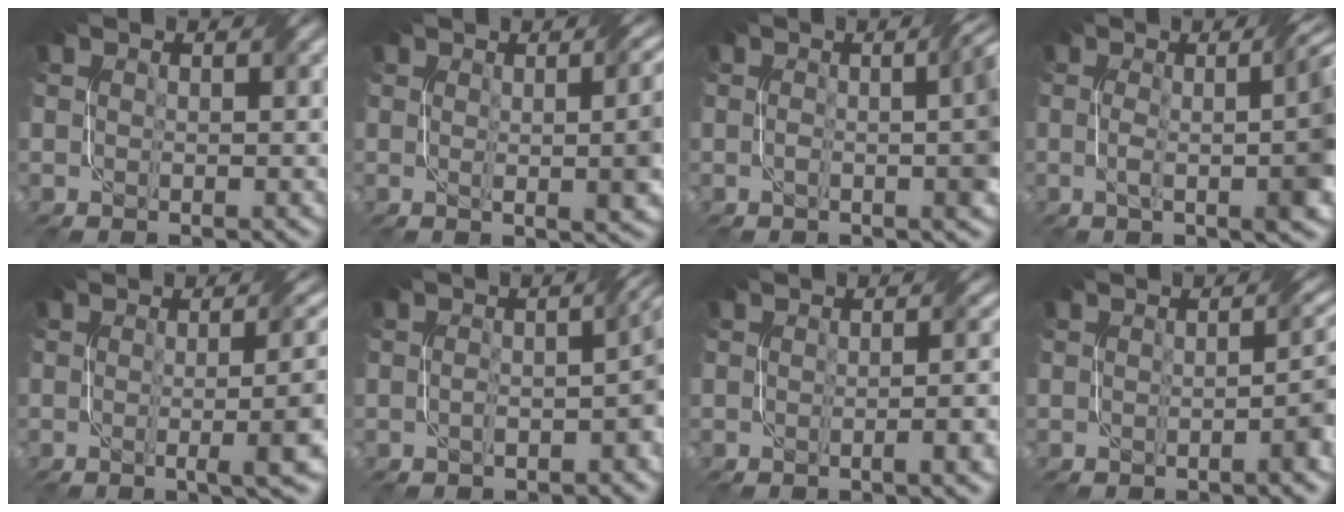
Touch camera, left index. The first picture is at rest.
{"total": 7.0, "force": [0.3, 2.3, 6.5], "torque": [-0.048, 0.010, 0.006]}
{"total": 5.9, "force": [-0.1, 1.9, 5.6], "torque": [-0.050, 0.010, -0.005]}
{"total": 10.1, "force": [0.0, 3.8, 9.4], "torque": [-0.095, 0.017, -0.006]}
{"total": 6.4, "force": [-0.7, 1.7, 6.1], "torque": [-0.062, -0.001, -0.008]}
{"total": 4.4, "force": [-1.1, 1.3, 4.0], "torque": [-0.058, 0.006, -0.018]}
{"total": 3.9, "force": [-0.7, 1.1, 3.6], "torque": [-0.030, 0.004, -0.012]}
{"total": 3.2, "force": [-0.7, 0.8, 3.1], "torque": [-0.025, 0.011, -0.014]}